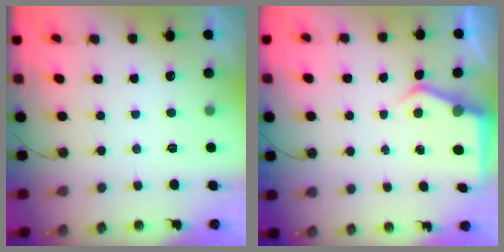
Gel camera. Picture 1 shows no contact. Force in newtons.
{"total": 4.7, "press": 4.7, "slide": 0.7}